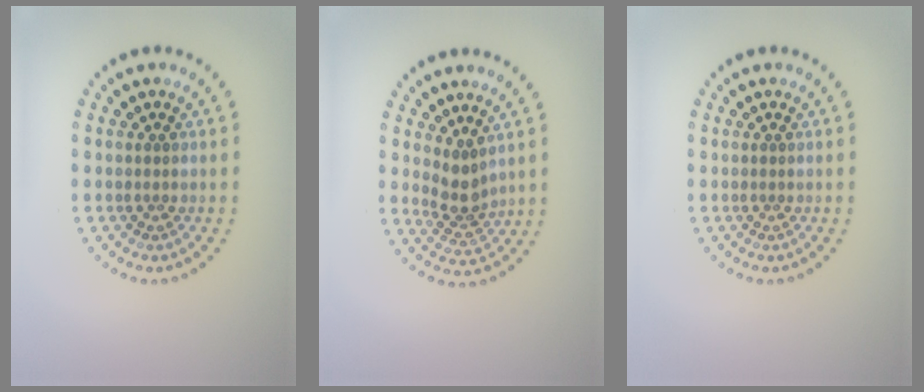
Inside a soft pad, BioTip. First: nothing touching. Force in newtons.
{"total": 2.6, "press": 2.0, "slide": 1.6}
{"total": 0.0}